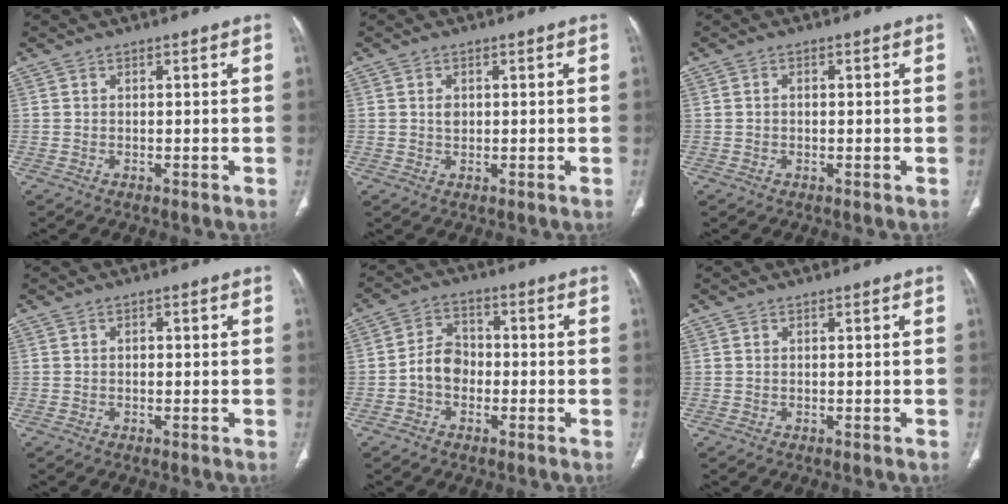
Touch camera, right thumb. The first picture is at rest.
{"total": 1.8, "force": [0.3, 1.3, 1.2], "torque": [-0.014, -0.001, 0.008]}
{"total": 0.9, "force": [0.0, 0.6, 0.6], "torque": [-0.011, 0.004, -0.001]}
{"total": 0.9, "force": [0.0, 0.6, 0.6], "torque": [-0.010, 0.004, 0.000]}
{"total": 6.1, "force": [-1.5, 4.7, 3.6], "torque": [-0.046, 0.024, -0.039]}
{"total": 0.0}